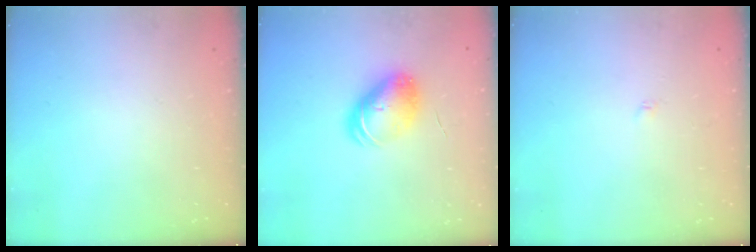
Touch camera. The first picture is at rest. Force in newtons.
{"total": 8.7, "press": 8.6, "slide": 0.5}
{"total": 1.8, "press": 1.7, "slide": 0.3}